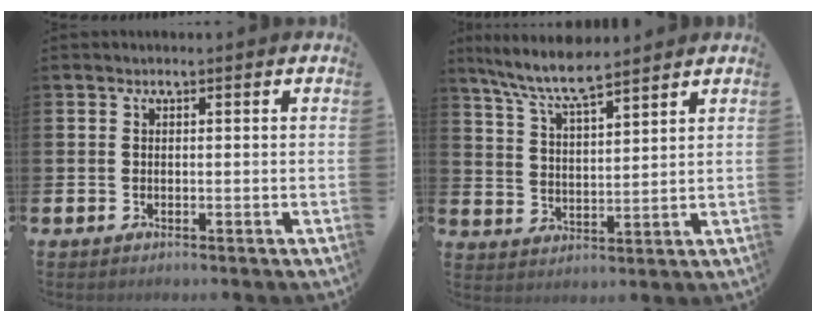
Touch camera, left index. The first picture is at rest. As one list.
[{"total": 8.0, "force": [7.2, 1.2, 3.3], "torque": [-0.093, -0.026, 0.131]}]